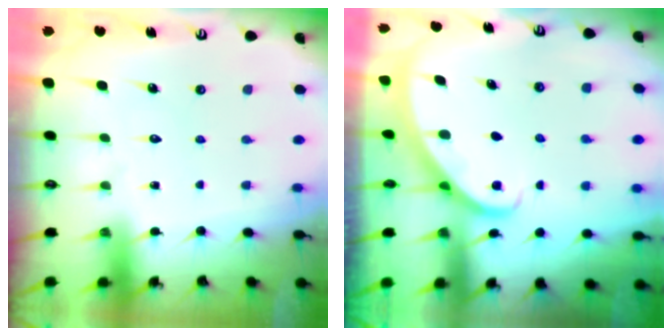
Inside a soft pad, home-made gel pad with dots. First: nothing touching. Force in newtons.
{"total": 2.1, "press": 2.1, "slide": 0.1}